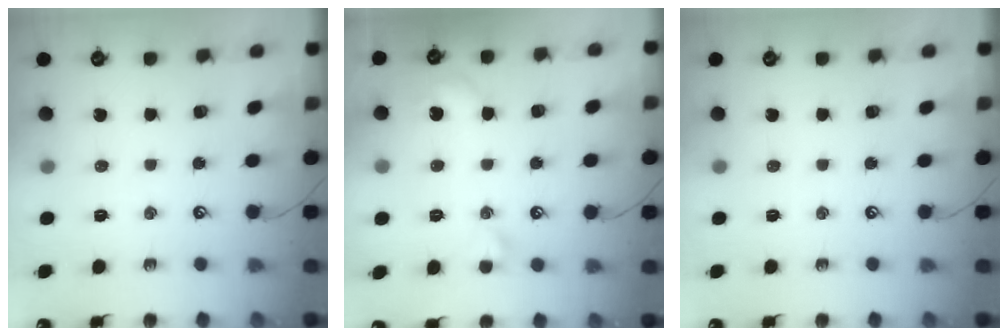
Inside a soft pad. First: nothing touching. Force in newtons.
{"total": 2.7, "press": 2.7, "slide": 0.0}
{"total": 0.0}